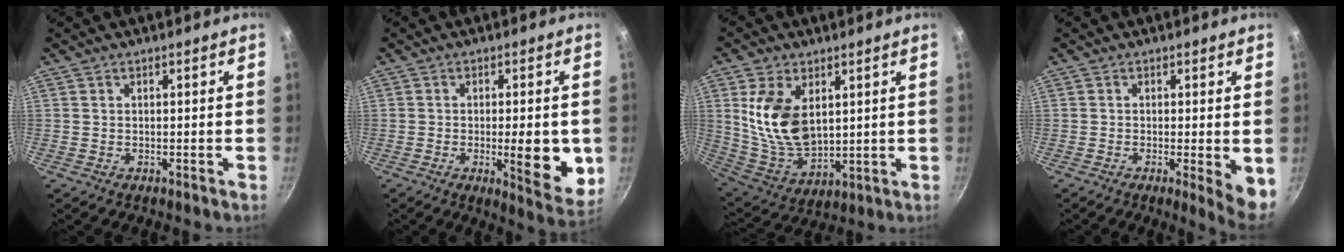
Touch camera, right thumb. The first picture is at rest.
{"total": 11.3, "force": [-1.7, 3.4, 10.7], "torque": [-0.127, -0.017, -0.020]}
{"total": 14.5, "force": [3.7, 8.9, 10.9], "torque": [-0.191, -0.034, 0.086]}
{"total": 5.8, "force": [-0.9, 1.0, 5.6], "torque": [-0.071, -0.012, -0.011]}